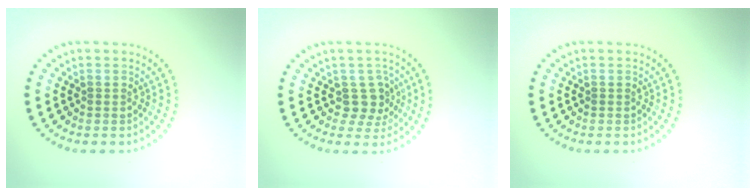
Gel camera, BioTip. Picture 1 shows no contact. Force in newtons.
{"total": 2.5, "press": 1.9, "slide": 1.6}
{"total": 0.0}